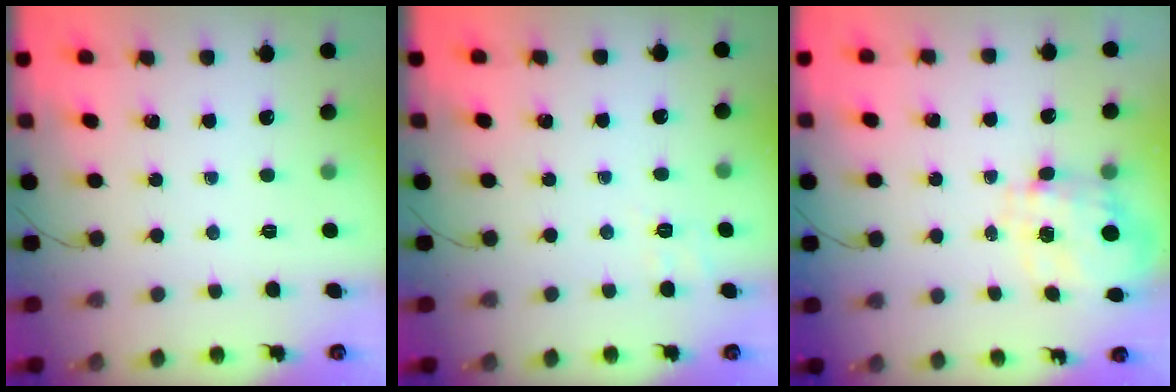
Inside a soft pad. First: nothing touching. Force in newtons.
{"total": 2.9, "press": 2.3, "slide": 1.9}
{"total": 3.4, "press": 3.3, "slide": 1.0}